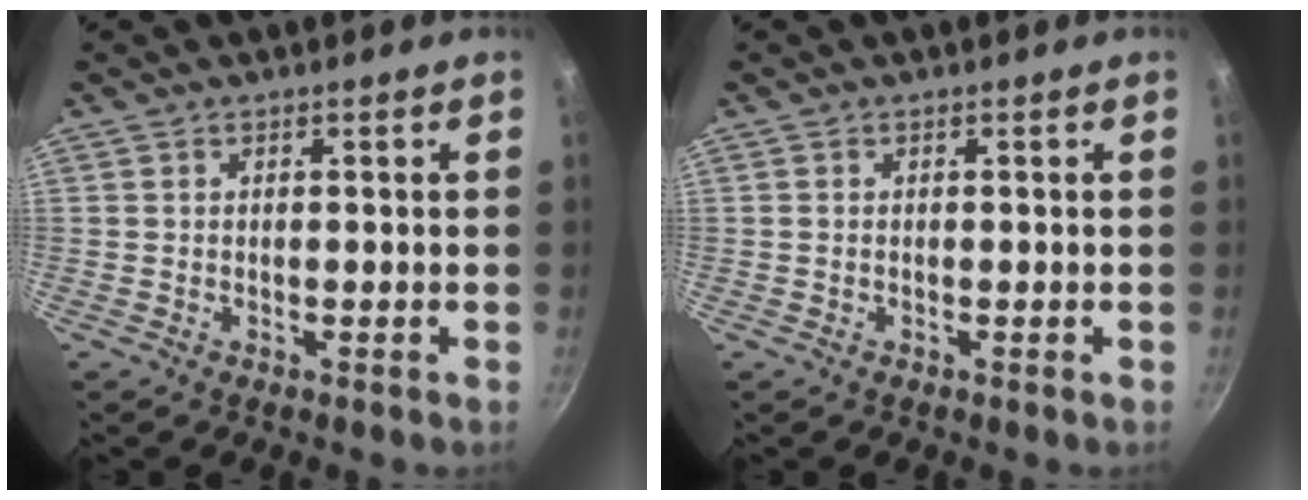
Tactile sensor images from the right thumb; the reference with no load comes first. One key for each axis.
{"total": 0.0}